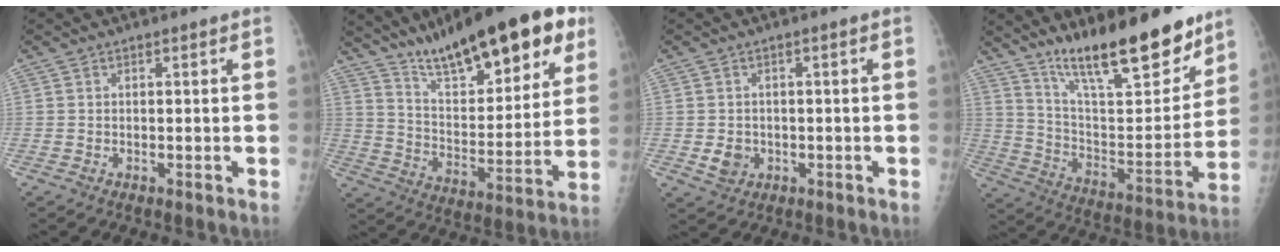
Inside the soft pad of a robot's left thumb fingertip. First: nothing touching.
{"total": 25.5, "force": [16.2, 7.7, 18.1], "torque": [-0.239, -0.051, 0.260]}
{"total": 3.4, "force": [-0.8, 2.9, 1.6], "torque": [-0.017, 0.002, -0.006]}
{"total": 22.2, "force": [16.4, 5.9, 13.8], "torque": [-0.179, -0.095, 0.277]}